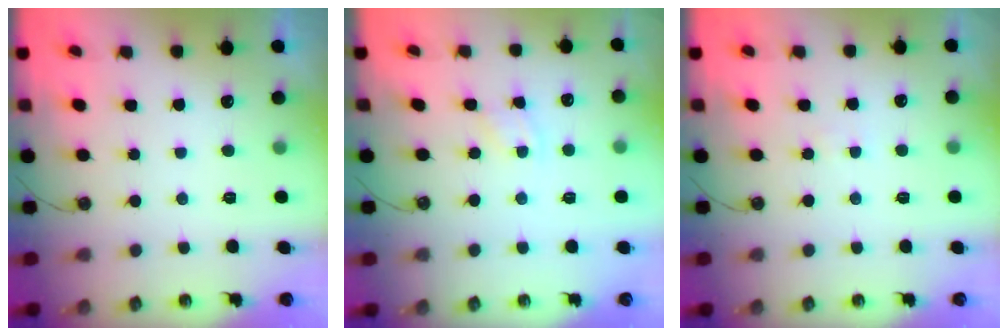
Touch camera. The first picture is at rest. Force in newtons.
{"total": 2.9, "press": 2.9, "slide": 0.5}
{"total": 0.9, "press": 0.9, "slide": 0.1}